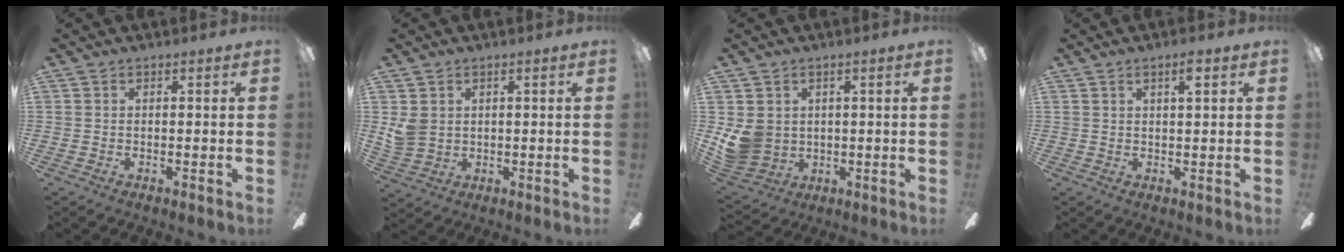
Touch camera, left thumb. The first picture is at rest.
{"total": 4.7, "force": [1.2, 4.1, 2.0], "torque": [-0.036, 0.009, 0.028]}
{"total": 7.9, "force": [1.2, 7.2, 3.1], "torque": [-0.081, -0.004, 0.027]}
{"total": 2.9, "force": [1.8, 0.4, 2.2], "torque": [-0.041, 0.000, 0.028]}